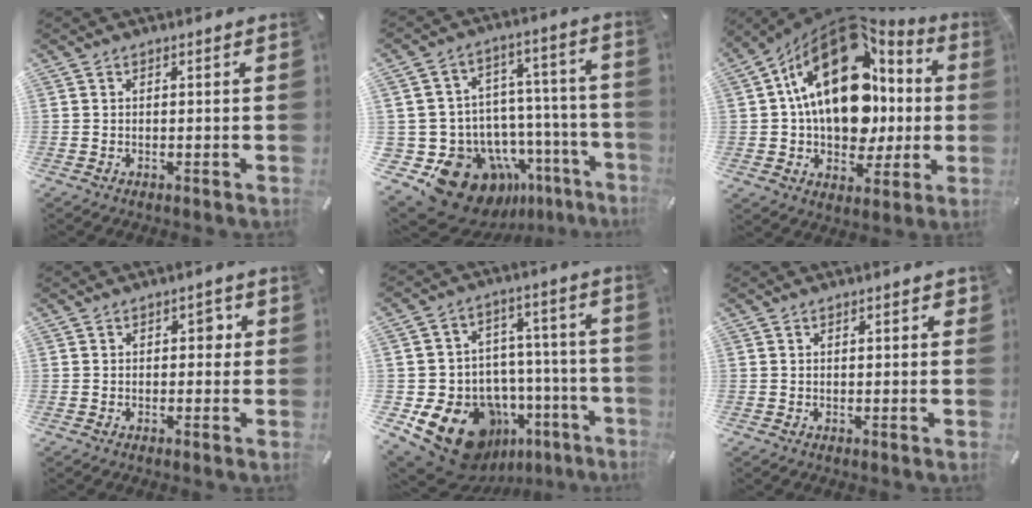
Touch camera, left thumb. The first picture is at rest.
{"total": 19.3, "force": [-11.6, 12.7, 8.6], "torque": [-0.146, 0.046, -0.166]}
{"total": 24.1, "force": [4.1, 16.2, 17.4], "torque": [-0.286, -0.026, 0.074]}
{"total": 2.7, "force": [0.2, 1.8, 1.9], "torque": [-0.008, -0.001, -0.007]}
{"total": 19.6, "force": [-10.3, 13.5, 9.7], "torque": [-0.160, 0.057, -0.143]}
{"total": 1.1, "force": [0.2, 0.6, 0.9], "torque": [-0.010, 0.002, 0.000]}